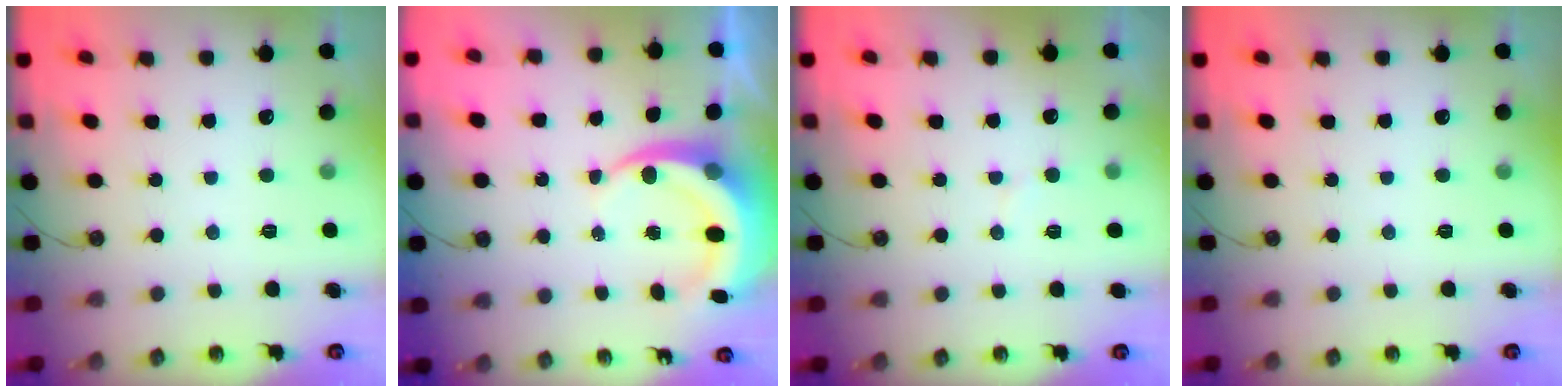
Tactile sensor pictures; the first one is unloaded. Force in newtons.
{"total": 8.1, "press": 8.0, "slide": 1.2}
{"total": 4.1, "press": 4.0, "slide": 0.4}
{"total": 0.0}